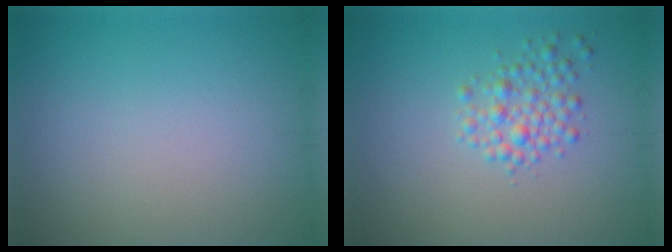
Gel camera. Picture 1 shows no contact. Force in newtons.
{"total": 2.4, "press": 2.4, "slide": 0.1}